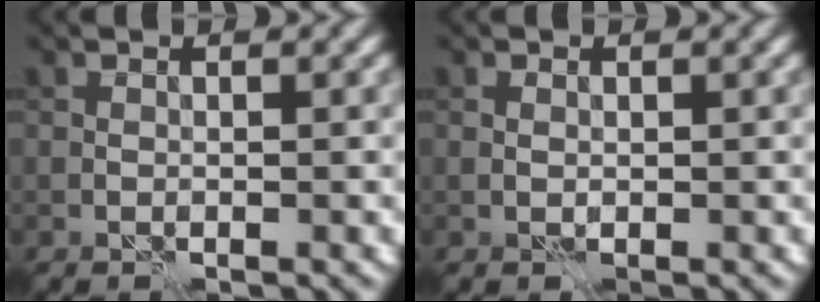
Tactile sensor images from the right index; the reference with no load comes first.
{"total": 0.7, "force": [0.0, 0.5, 0.5], "torque": [-0.008, 0.002, 0.000]}